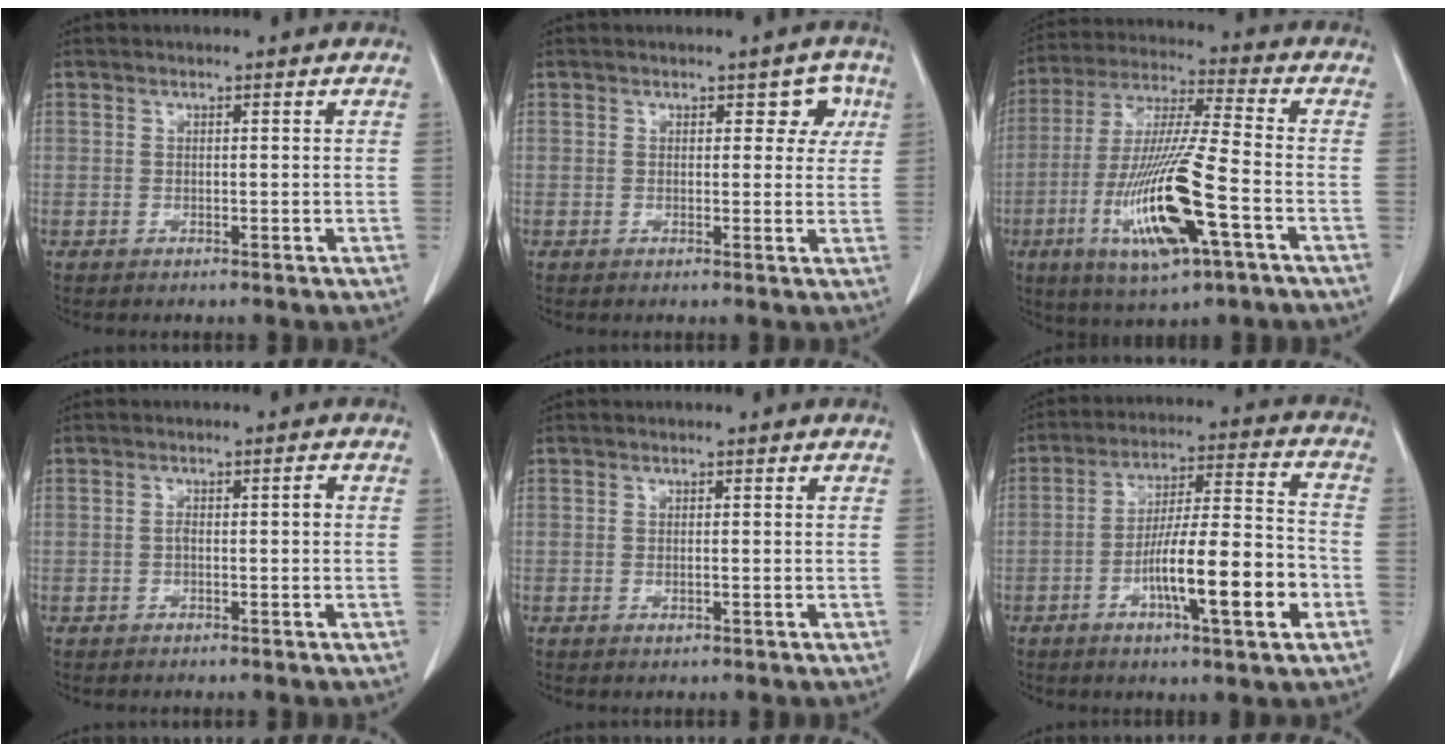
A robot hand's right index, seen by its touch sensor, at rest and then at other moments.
{"total": 3.5, "force": [1.4, 2.3, 2.2], "torque": [-0.007, 0.011, 0.011]}
{"total": 17.4, "force": [-6.0, 1.4, 16.2], "torque": [-0.335, -0.025, -0.107]}
{"total": 1.6, "force": [-0.2, 0.4, 1.6], "torque": [-0.027, 0.002, -0.003]}
{"total": 0.6, "force": [-0.2, 0.1, 0.5], "torque": [-0.013, -0.003, -0.001]}
{"total": 14.5, "force": [-5.1, 1.5, 13.5], "torque": [-0.228, 0.005, -0.083]}